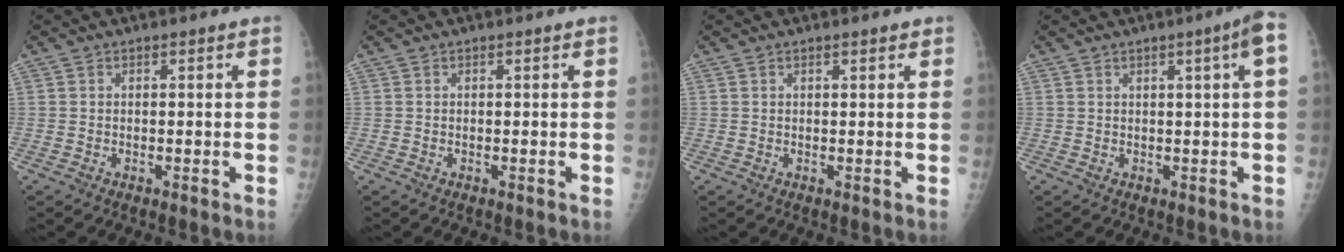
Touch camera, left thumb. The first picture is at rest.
{"total": 0.0}
{"total": 1.3, "force": [0.8, 0.4, 0.9], "torque": [-0.011, -0.002, 0.010]}
{"total": 4.1, "force": [1.0, -0.1, 4.0], "torque": [-0.056, 0.002, 0.014]}